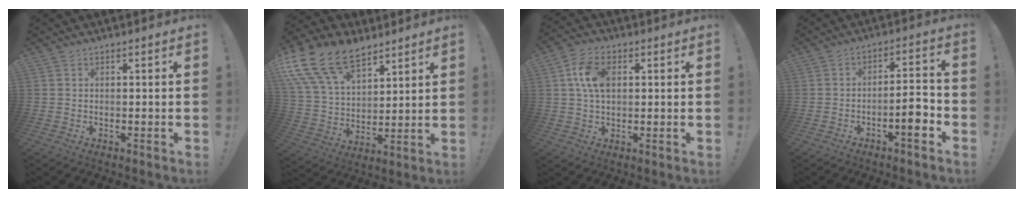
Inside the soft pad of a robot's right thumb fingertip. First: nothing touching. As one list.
[{"total": 18.5, "force": [11.9, 10.5, 9.5], "torque": [-0.183, -0.072, 0.225]}, {"total": 9.4, "force": [1.9, 5.9, 7.1], "torque": [-0.139, 0.009, 0.037]}, {"total": 8.0, "force": [-3.8, 2.1, 6.8], "torque": [-0.094, 0.015, -0.064]}]